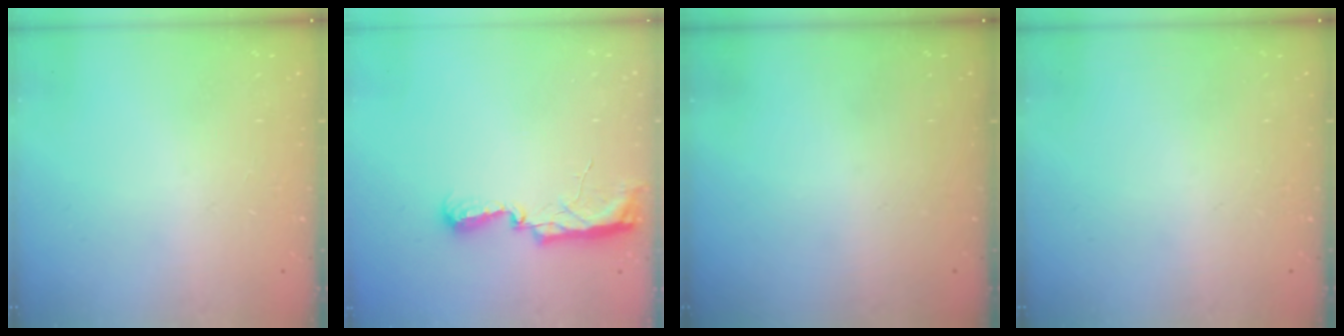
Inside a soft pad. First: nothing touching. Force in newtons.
{"total": 11.5, "press": 10.2, "slide": 5.3}
{"total": 0.0}
{"total": 0.0}